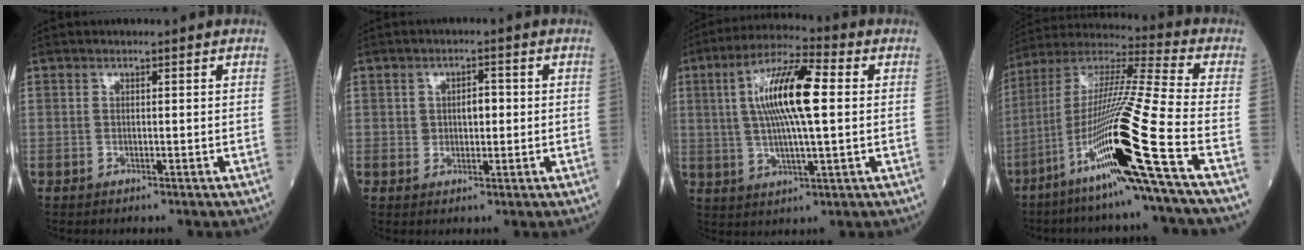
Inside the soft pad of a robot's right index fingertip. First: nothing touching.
{"total": 3.1, "force": [0.3, 1.8, 2.5], "torque": [-0.036, 0.007, 0.006]}
{"total": 13.1, "force": [2.0, 2.0, 12.8], "torque": [-0.242, 0.019, 0.033]}
{"total": 21.6, "force": [-9.3, -1.9, 19.4], "torque": [-0.380, -0.030, -0.180]}